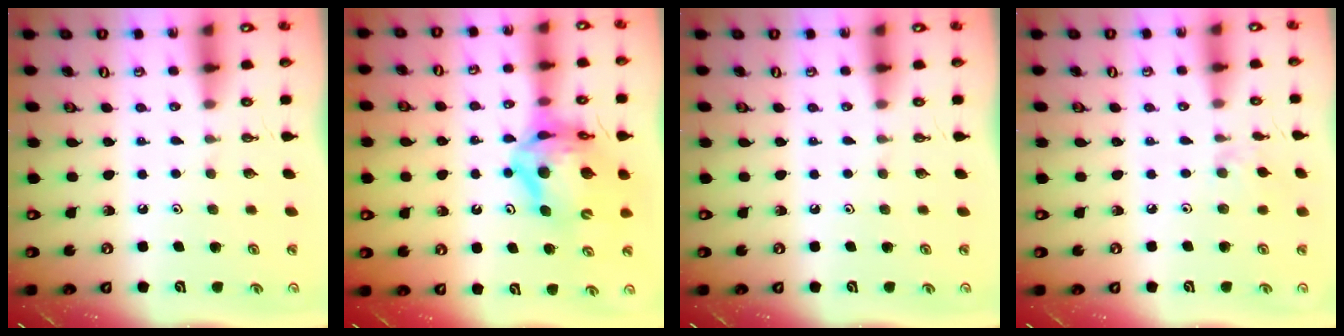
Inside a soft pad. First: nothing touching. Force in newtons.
{"total": 15.6, "press": 15.5, "slide": 1.9}
{"total": 0.0}
{"total": 2.5, "press": 2.5, "slide": 0.5}